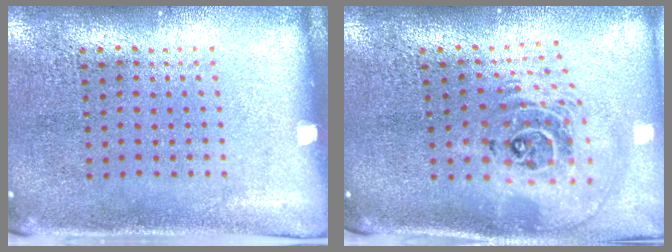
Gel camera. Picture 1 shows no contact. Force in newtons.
{"total": 2.4, "press": 1.8, "slide": 1.7}